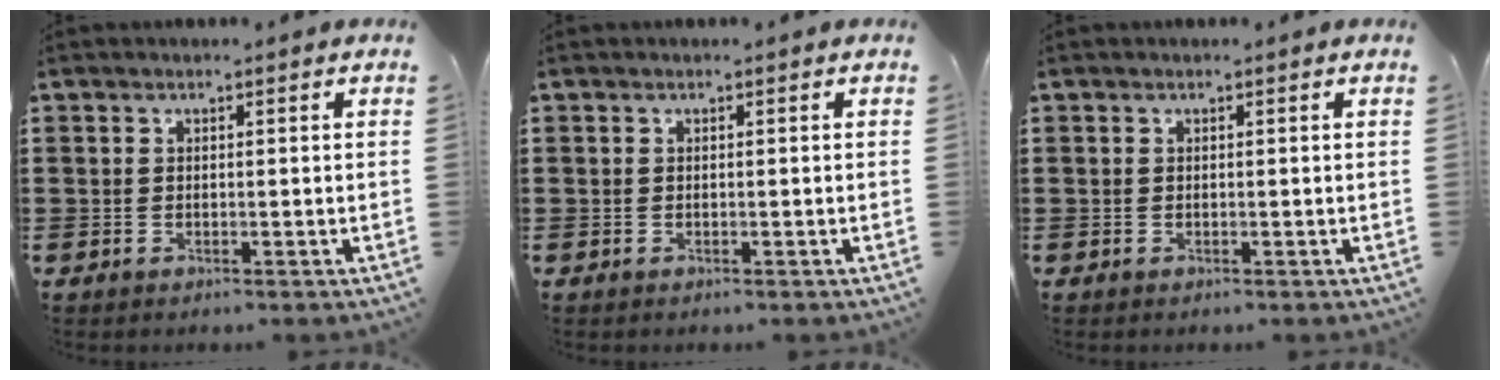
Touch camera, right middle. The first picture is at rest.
{"total": 0.0}
{"total": 0.0}